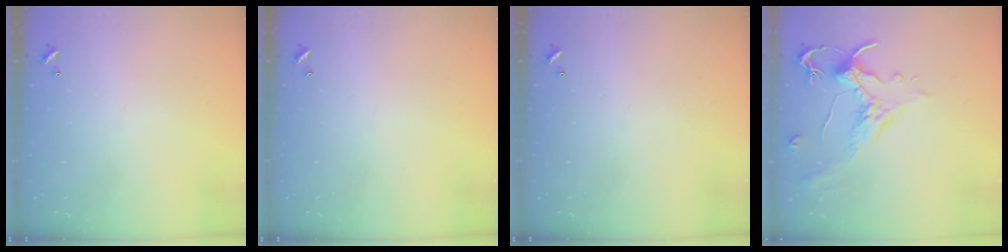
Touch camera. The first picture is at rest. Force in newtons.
{"total": 0.0}
{"total": 0.0}
{"total": 1.5, "press": 1.0, "slide": 1.1}